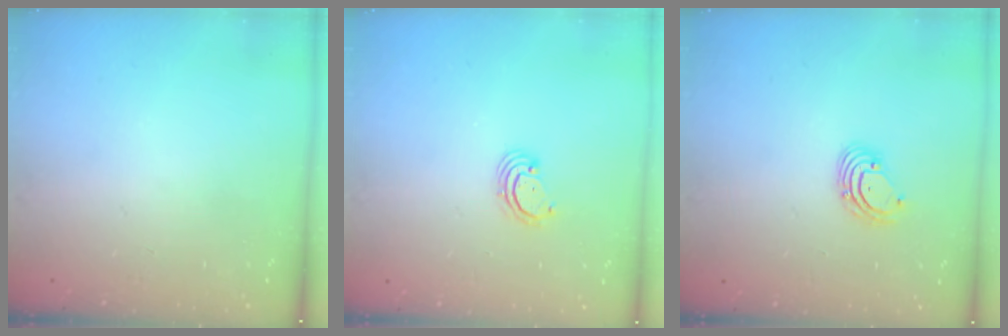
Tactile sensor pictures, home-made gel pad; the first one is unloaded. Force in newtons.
{"total": 2.7, "press": 2.7, "slide": 0.3}
{"total": 2.6, "press": 2.6, "slide": 0.1}